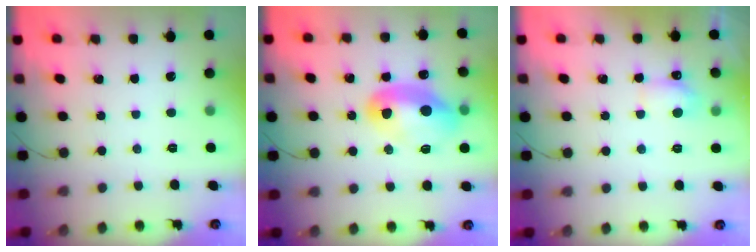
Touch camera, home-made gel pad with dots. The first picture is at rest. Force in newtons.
{"total": 16.1, "press": 14.5, "slide": 7.0}
{"total": 5.0, "press": 4.9, "slide": 1.2}